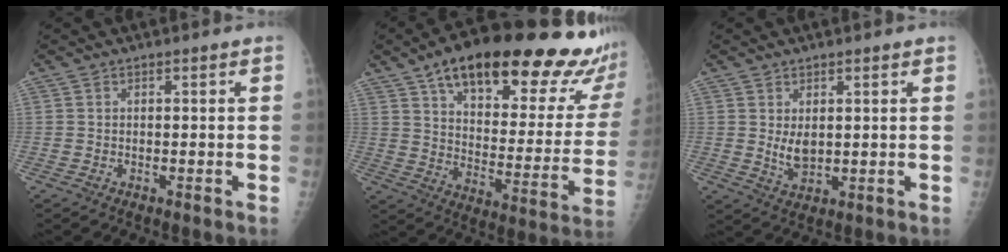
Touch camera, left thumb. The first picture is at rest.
{"total": 30.4, "force": [22.1, 10.1, 18.3], "torque": [-0.227, -0.070, 0.309]}
{"total": 3.9, "force": [1.0, 2.3, 3.1], "torque": [-0.046, -0.015, 0.024]}